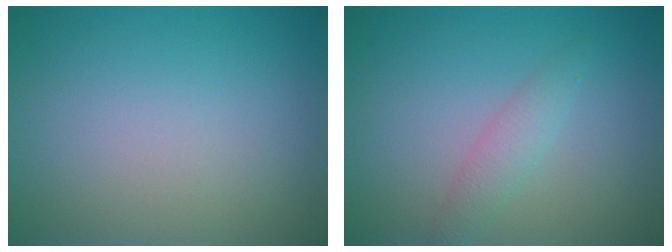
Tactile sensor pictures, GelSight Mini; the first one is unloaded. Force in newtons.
{"total": 1.7, "press": 1.7, "slide": 0.1}